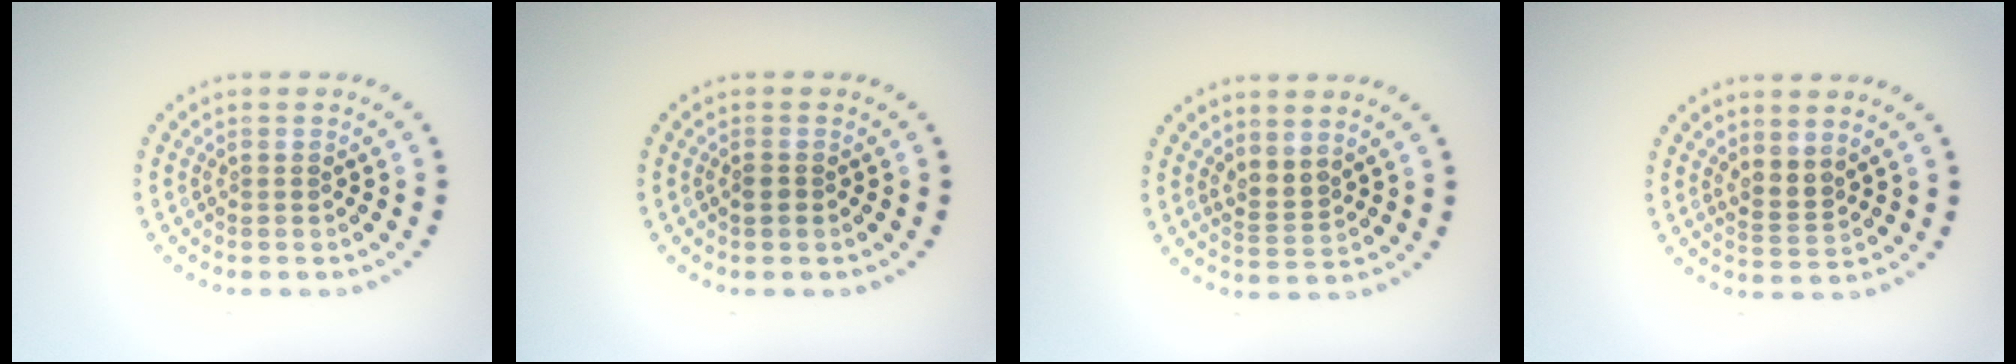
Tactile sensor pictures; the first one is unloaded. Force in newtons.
{"total": 0.9, "press": 0.9, "slide": 0.4}
{"total": 2.0, "press": 1.5, "slide": 1.3}
{"total": 2.0, "press": 1.5, "slide": 1.4}